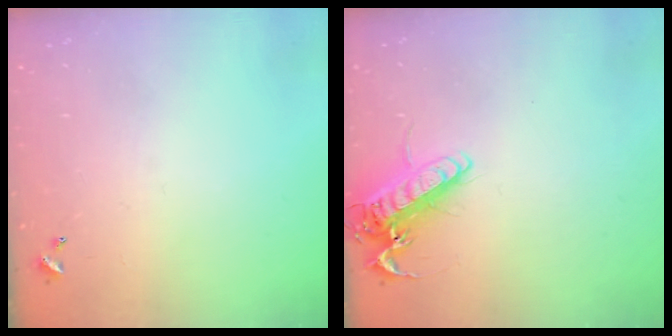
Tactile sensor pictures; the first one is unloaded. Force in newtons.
{"total": 15.2, "press": 15.0, "slide": 2.4}